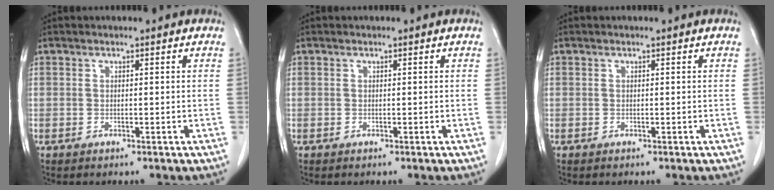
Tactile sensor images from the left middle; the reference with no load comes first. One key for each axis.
{"total": 0.0}
{"total": 0.0}